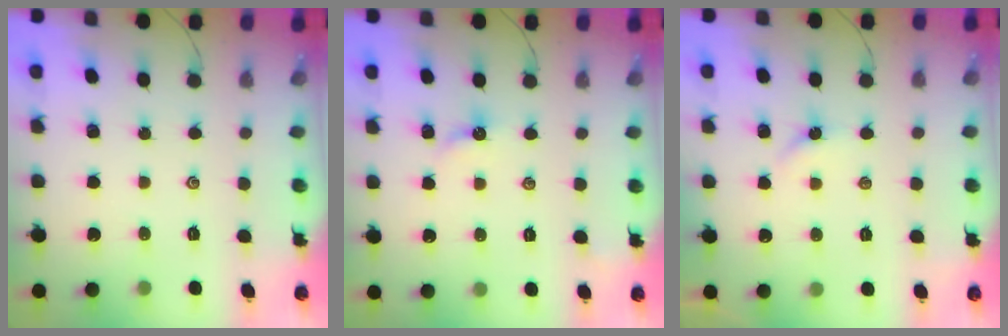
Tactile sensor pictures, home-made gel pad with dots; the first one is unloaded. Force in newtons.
{"total": 3.5, "press": 3.5, "slide": 0.4}
{"total": 2.6, "press": 2.6, "slide": 0.3}